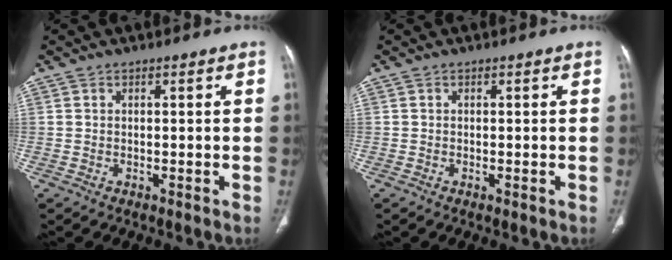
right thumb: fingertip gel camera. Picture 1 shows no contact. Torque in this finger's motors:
{"motor_torque": [2.62, 0.60, 0.17, -0.45, 0.00]}